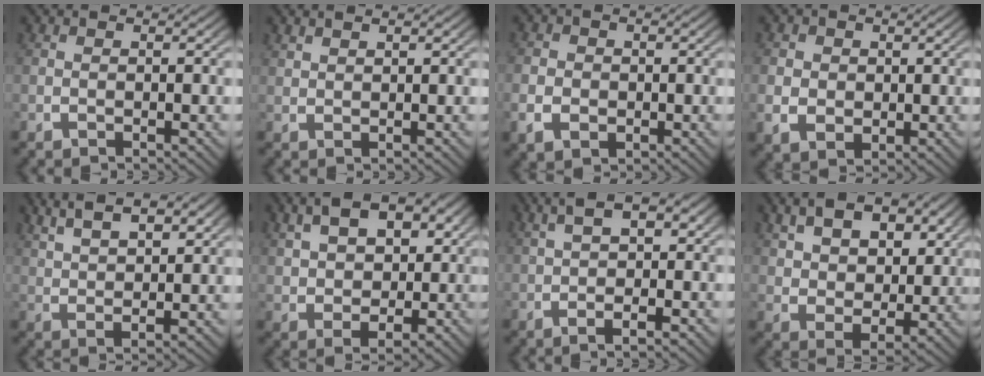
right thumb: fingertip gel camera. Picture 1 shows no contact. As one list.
[{"total": 1.3, "force": [1.3, 0.0, 0.2], "torque": [-0.001, 0.003, 0.029]}, {"total": 3.5, "force": [-0.6, 3.0, 1.6], "torque": [-0.035, -0.010, -0.005]}, {"total": 4.0, "force": [0.2, 3.4, 2.1], "torque": [-0.046, -0.018, 0.015]}, {"total": 6.4, "force": [4.5, 2.1, 4.0], "torque": [-0.057, 0.014, 0.084]}, {"total": 7.1, "force": [2.7, 4.2, 5.0], "torque": [-0.075, 0.005, 0.052]}, {"total": 5.5, "force": [1.5, 1.9, 4.9], "torque": [-0.076, 0.022, 0.014]}, {"total": 7.1, "force": [3.0, 4.4, 4.7], "torque": [-0.075, -0.009, 0.058]}]